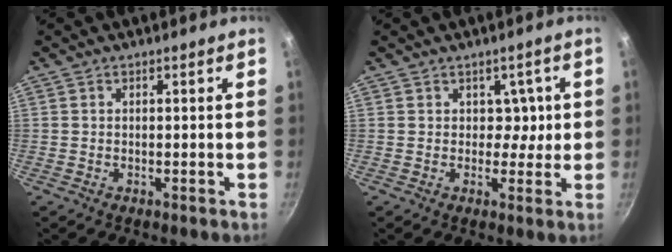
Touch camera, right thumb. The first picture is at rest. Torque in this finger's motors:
{"motor_torque": [-0.15, 0.90, -0.32, 0.03, 0.04]}